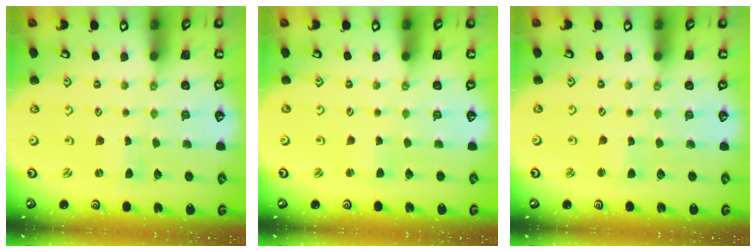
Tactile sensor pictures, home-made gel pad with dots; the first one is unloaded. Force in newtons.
{"total": 2.2, "press": 2.2, "slide": 0.3}
{"total": 2.0, "press": 2.0, "slide": 0.3}